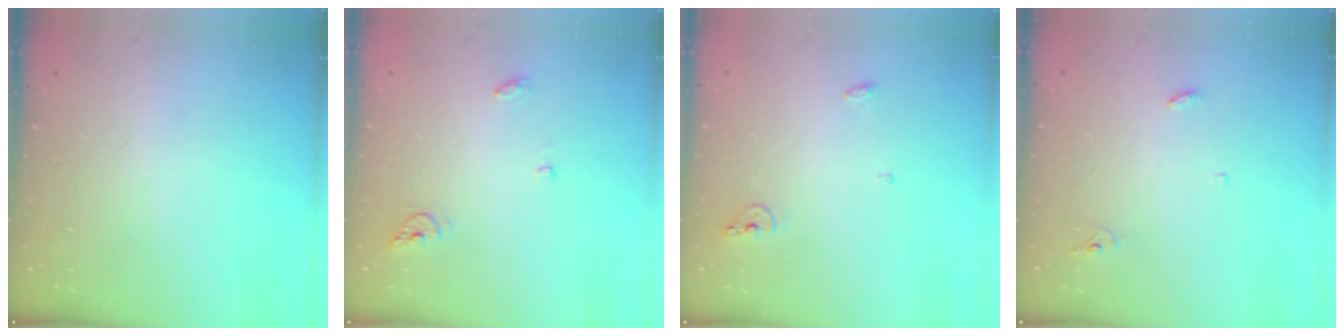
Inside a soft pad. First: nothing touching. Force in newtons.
{"total": 5.7, "press": 5.7, "slide": 0.5}
{"total": 5.6, "press": 5.5, "slide": 1.0}
{"total": 2.9, "press": 2.9, "slide": 0.2}